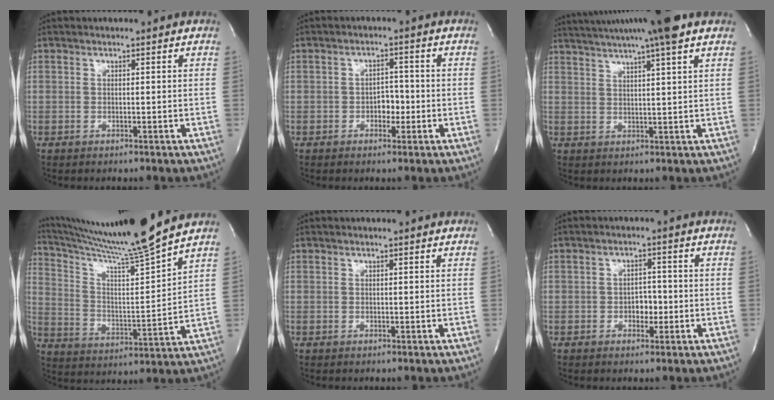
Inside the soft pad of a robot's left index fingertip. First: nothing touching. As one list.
[{"total": 2.9, "force": [-1.0, 1.8, 2.1], "torque": [-0.025, 0.008, -0.014]}, {"total": 13.6, "force": [11.2, -1.1, 7.7], "torque": [-0.140, 0.018, 0.153]}, {"total": 16.1, "force": [14.4, -3.3, 6.3], "torque": [-0.122, -0.040, 0.240]}, {"total": 0.7, "force": [0.7, 0.0, 0.2], "torque": [-0.008, 0.004, 0.010]}, {"total": 2.7, "force": [-0.8, 1.7, 1.9], "torque": [-0.023, 0.007, -0.010]}]